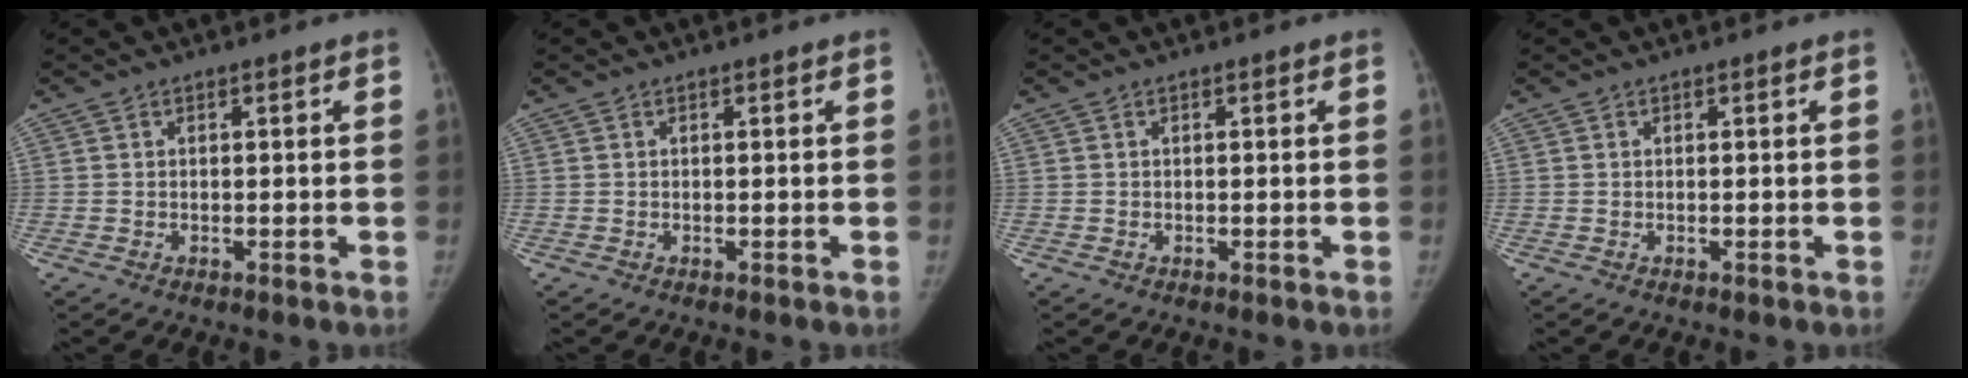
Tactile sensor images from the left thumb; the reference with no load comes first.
{"total": 0.0}
{"total": 0.0}
{"total": 0.0}